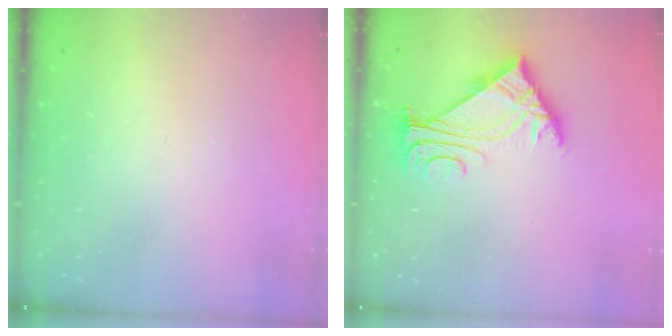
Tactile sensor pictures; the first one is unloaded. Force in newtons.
{"total": 5.8, "press": 5.8, "slide": 1.0}